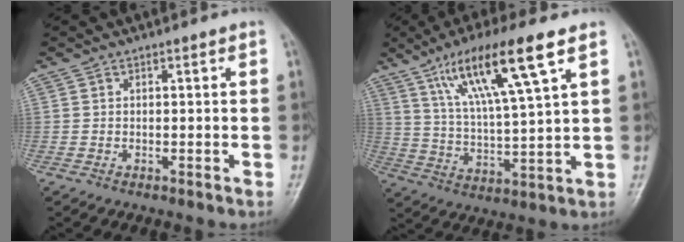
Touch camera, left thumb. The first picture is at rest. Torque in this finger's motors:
{"motor_torque": [1.47, 1.47, 1.52, -1.25, 0.37]}